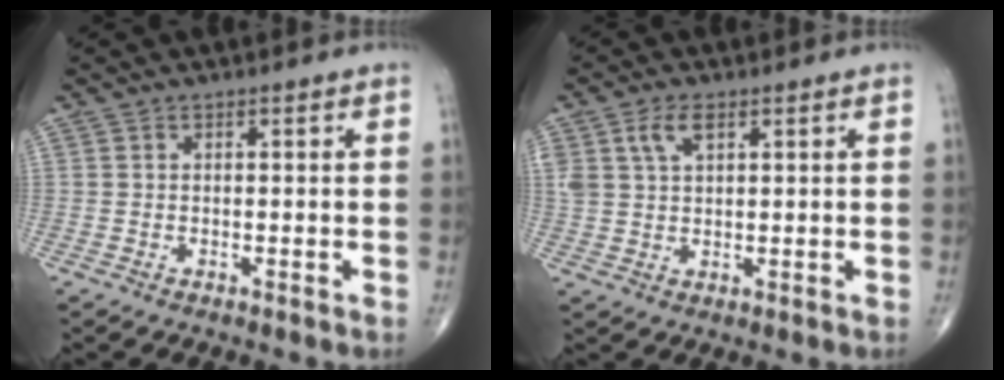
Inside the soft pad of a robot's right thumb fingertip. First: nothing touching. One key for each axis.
{"total": 4.1, "fx": 2.0, "fy": 2.1, "fz": 3.0, "tx": -0.062, "ty": 0.003, "tz": 0.044}